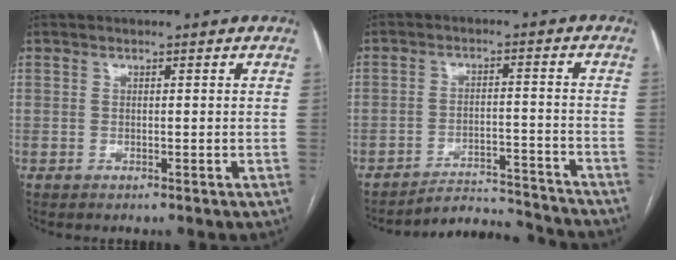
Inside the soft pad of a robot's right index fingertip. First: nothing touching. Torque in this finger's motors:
{"motor_torque": [-0.29, -0.22, -0.42, -0.05]}